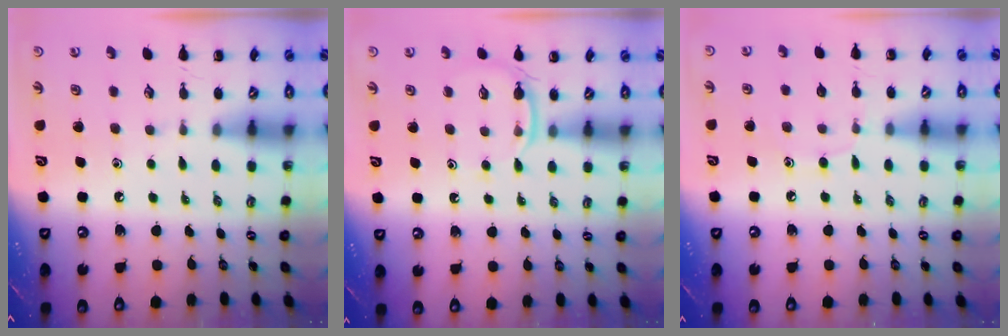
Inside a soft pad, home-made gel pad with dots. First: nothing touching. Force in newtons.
{"total": 5.3, "press": 5.1, "slide": 1.5}
{"total": 6.9, "press": 6.5, "slide": 2.3}